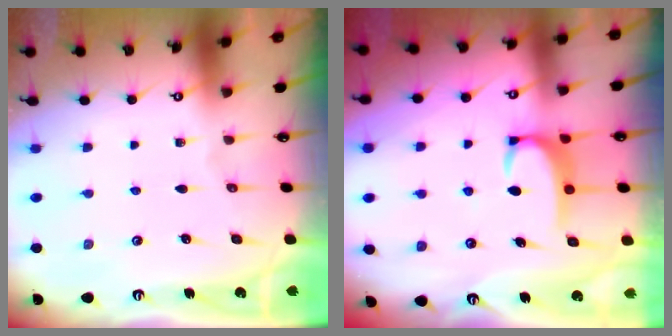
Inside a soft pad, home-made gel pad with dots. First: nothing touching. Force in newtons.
{"total": 3.2, "press": 3.2, "slide": 0.4}